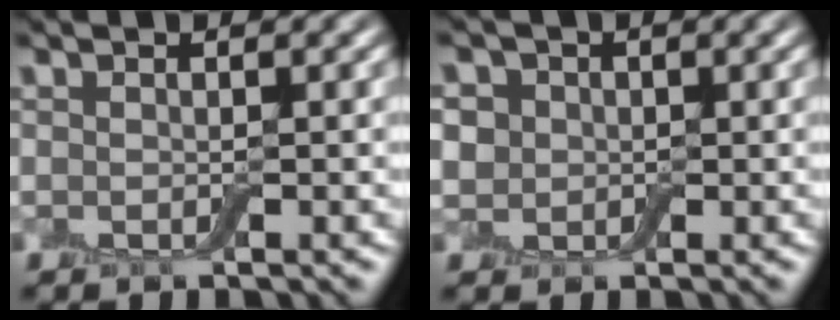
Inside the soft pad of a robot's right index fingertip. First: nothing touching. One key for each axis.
{"total": 4.1, "fx": 0.8, "fy": 3.7, "fz": 1.7, "tx": -0.034, "ty": 0.021, "tz": -0.008}